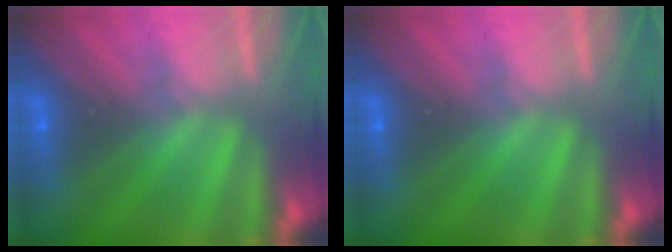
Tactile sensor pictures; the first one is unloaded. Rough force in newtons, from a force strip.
{"total": 0.0}